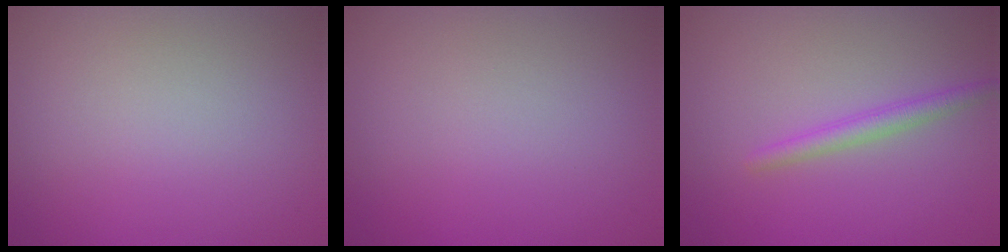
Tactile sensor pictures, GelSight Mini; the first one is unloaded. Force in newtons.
{"total": 0.0}
{"total": 1.8, "press": 1.8, "slide": 0.0}